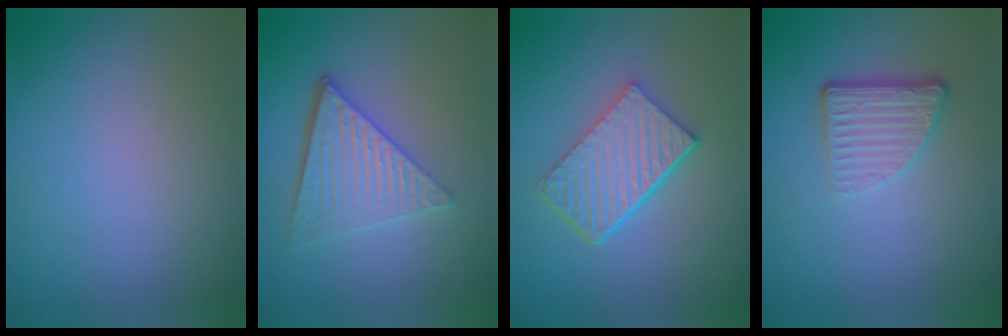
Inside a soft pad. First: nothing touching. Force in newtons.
{"total": 5.7, "press": 4.0, "slide": 4.1}
{"total": 6.2, "press": 4.3, "slide": 4.4}
{"total": 3.8, "press": 2.6, "slide": 2.8}